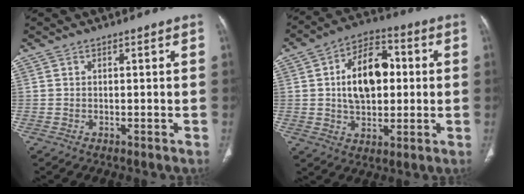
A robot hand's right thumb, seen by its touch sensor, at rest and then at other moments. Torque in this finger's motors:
{"motor_torque": [1.17, 1.45, 0.83, -0.65, 0.28]}